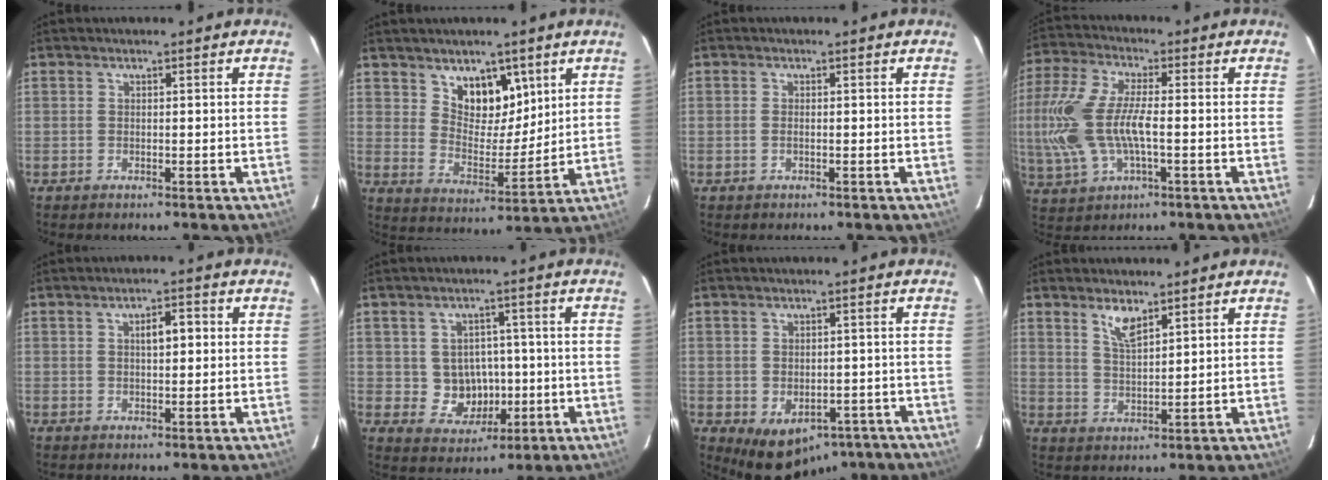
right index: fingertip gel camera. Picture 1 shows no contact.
{"total": 9.0, "force": [5.4, 5.6, 4.5], "torque": [-0.060, -0.009, 0.099]}
{"total": 0.9, "force": [-0.3, 0.4, 0.7], "torque": [-0.017, 0.000, -0.007]}
{"total": 16.5, "force": [-1.9, 7.2, 14.7], "torque": [-0.322, -0.003, -0.035]}
{"total": 3.6, "force": [0.7, 1.5, 3.2], "torque": [-0.053, 0.012, 0.013]}
{"total": 7.4, "force": [-0.7, 6.8, 2.6], "torque": [-0.060, 0.015, 0.009]}
{"total": 9.6, "force": [-5.8, 6.4, 4.1], "torque": [-0.068, 0.007, -0.051]}
{"total": 4.6, "force": [3.2, 1.4, 2.9], "torque": [-0.056, -0.002, 0.061]}